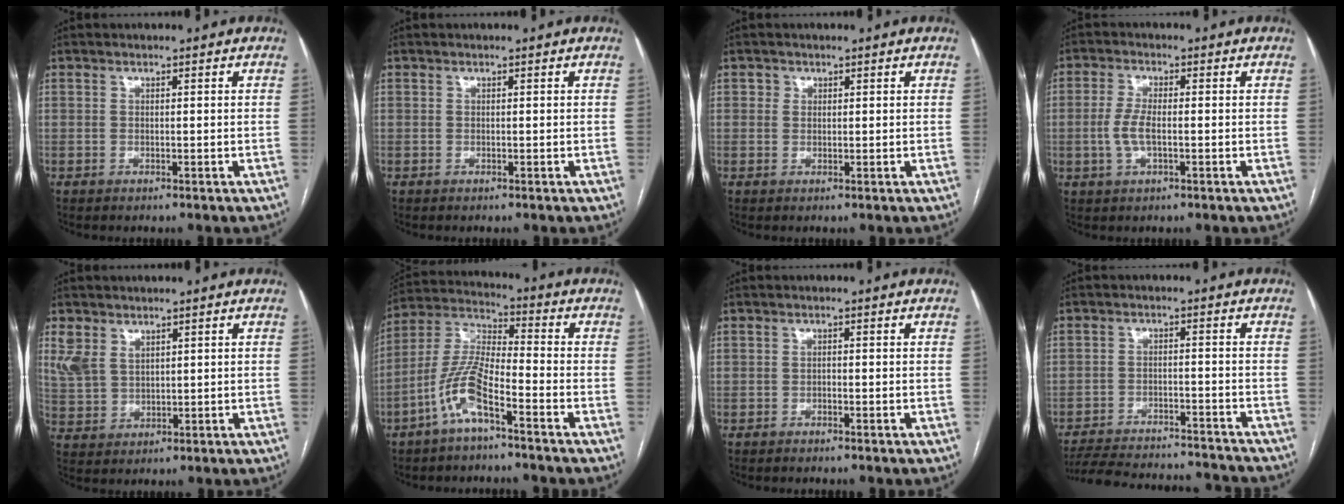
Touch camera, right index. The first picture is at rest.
{"total": 0.0}
{"total": 1.1, "force": [0.4, 1.0, 0.0], "torque": [0.011, 0.001, 0.002]}
{"total": 4.0, "force": [-0.5, 1.3, 3.7], "torque": [-0.090, -0.001, -0.011]}
{"total": 5.4, "force": [3.5, 3.5, 2.3], "torque": [-0.065, 0.012, 0.082]}
{"total": 9.1, "force": [-5.0, 1.6, 7.5], "torque": [-0.176, 0.008, -0.105]}
{"total": 1.1, "force": [-1.0, 0.0, 0.4], "torque": [-0.005, -0.001, -0.016]}
{"total": 19.8, "force": [-18.6, 3.2, 6.1], "torque": [-0.130, -0.013, -0.256]}